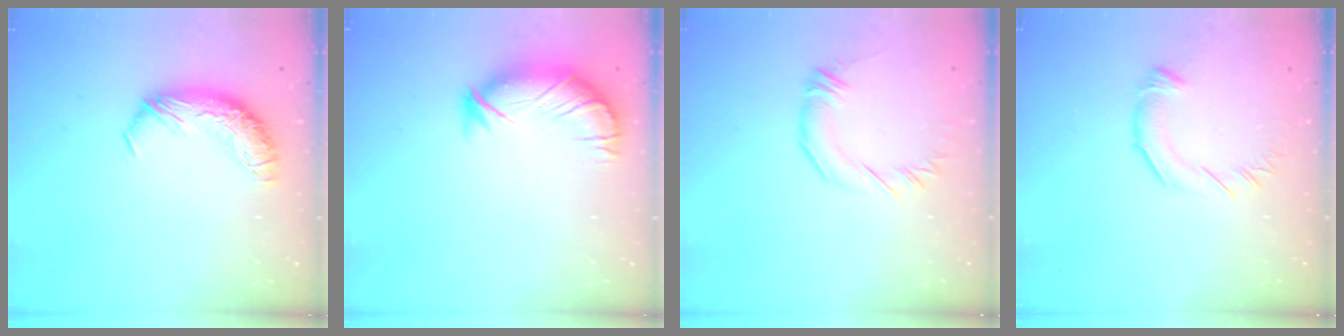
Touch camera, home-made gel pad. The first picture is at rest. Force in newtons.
{"total": 3.9, "press": 3.3, "slide": 2.0}
{"total": 1.9, "press": 1.9, "slide": 0.4}
{"total": 3.0, "press": 3.0, "slide": 0.2}